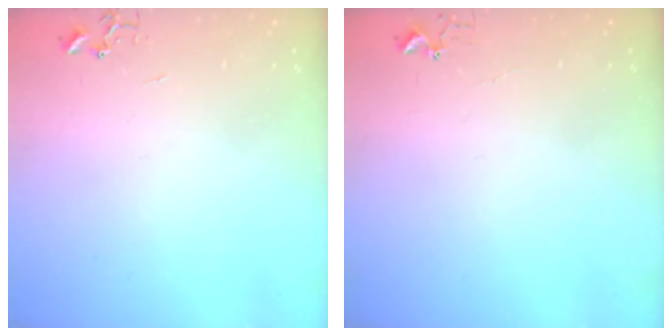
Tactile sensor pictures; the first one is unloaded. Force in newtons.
{"total": 3.4, "press": 3.4, "slide": 0.5}